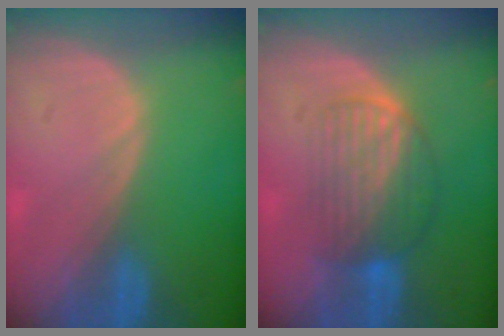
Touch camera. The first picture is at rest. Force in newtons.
{"total": 6.8, "press": 6.5, "slide": 2.0}